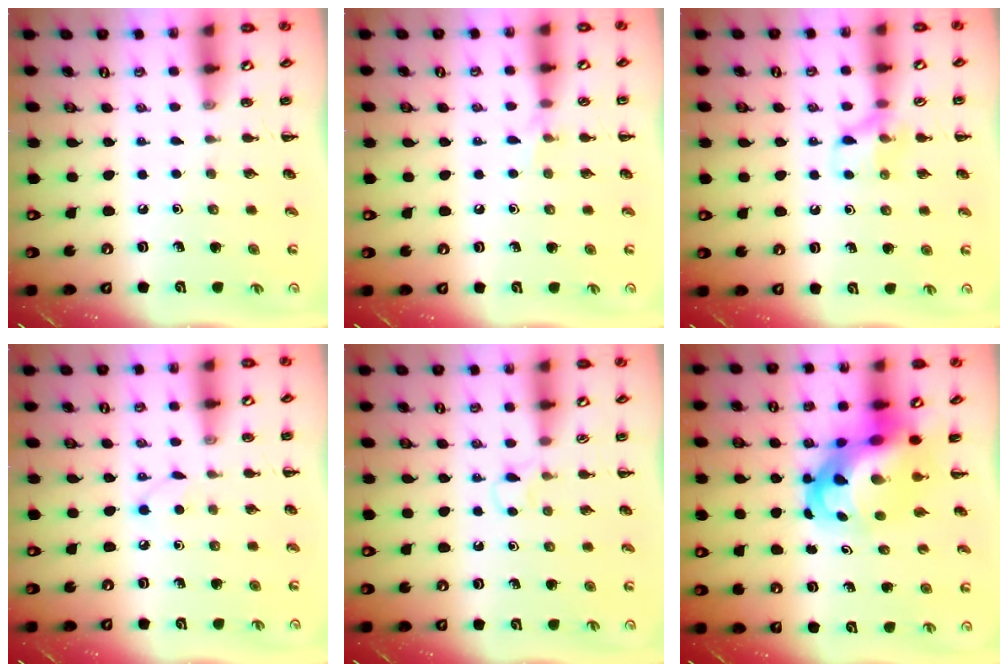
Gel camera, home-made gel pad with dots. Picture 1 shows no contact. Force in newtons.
{"total": 4.8, "press": 4.6, "slide": 1.3}
{"total": 8.4, "press": 8.4, "slide": 0.6}
{"total": 2.9, "press": 2.7, "slide": 0.9}
{"total": 2.8, "press": 2.6, "slide": 1.2}
{"total": 10.2, "press": 9.8, "slide": 3.0}